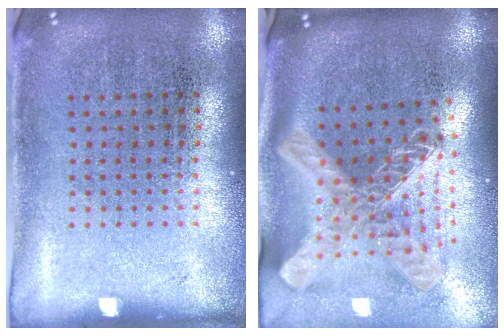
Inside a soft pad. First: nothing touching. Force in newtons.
{"total": 3.0, "press": 2.1, "slide": 2.1}